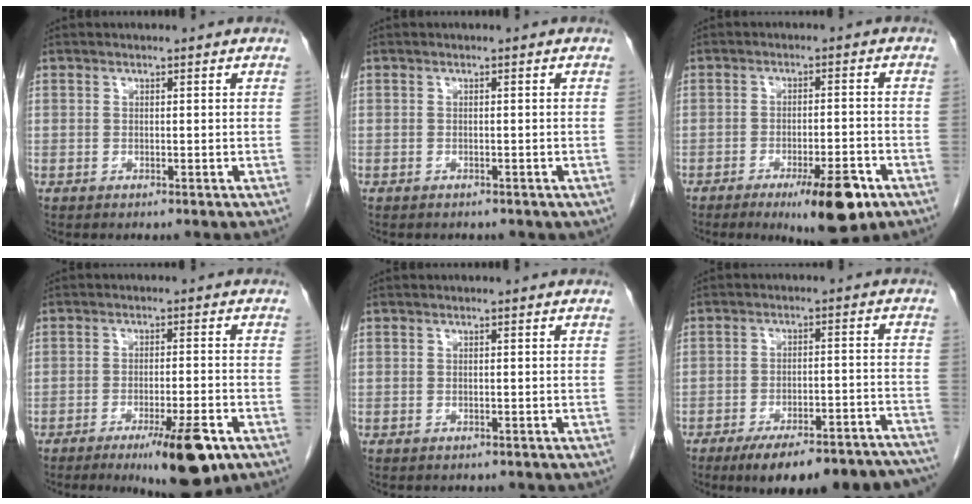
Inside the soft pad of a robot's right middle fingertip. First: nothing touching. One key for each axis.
{"total": 1.8, "fx": -1.5, "fy": 0.8, "fz": 0.5, "tx": -0.018, "ty": -0.003, "tz": -0.014}
{"total": 9.3, "fx": -5.3, "fy": 1.7, "fz": 7.5, "tx": -0.111, "ty": -0.013, "tz": -0.073}
{"total": 9.8, "fx": -5.6, "fy": 1.3, "fz": 7.9, "tx": -0.117, "ty": -0.017, "tz": -0.080}
{"total": 2.2, "fx": -1.9, "fy": 0.8, "fz": 0.5, "tx": -0.019, "ty": -0.004, "tz": -0.022}
{"total": 19.4, "fx": -16.6, "fy": 3.7, "fz": 9.3, "tx": -0.080, "ty": 0.017, "tz": -0.221}